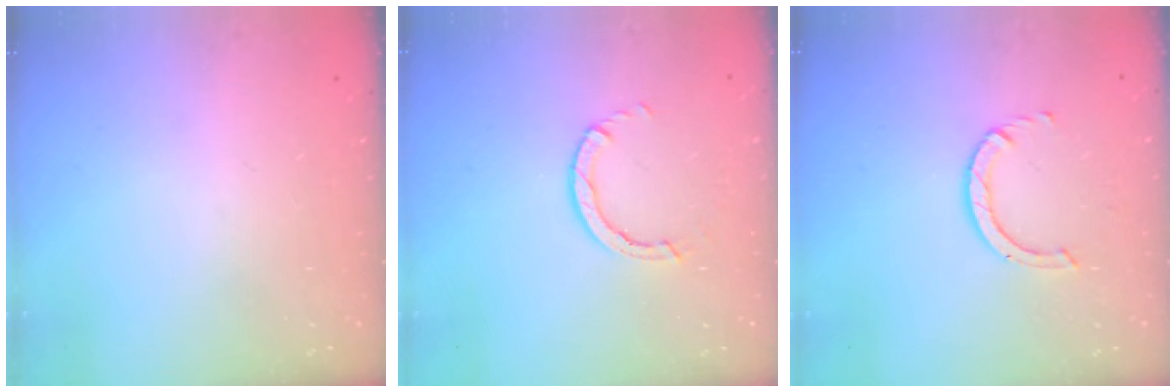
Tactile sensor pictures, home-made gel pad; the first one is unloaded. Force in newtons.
{"total": 2.8, "press": 2.8, "slide": 0.2}
{"total": 3.5, "press": 3.5, "slide": 0.3}